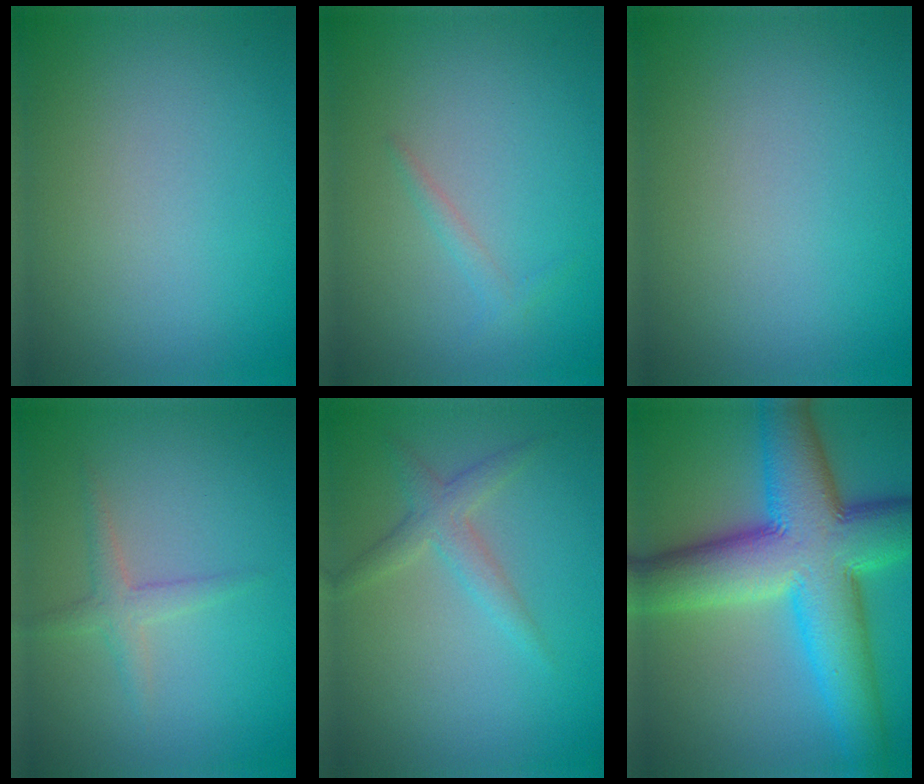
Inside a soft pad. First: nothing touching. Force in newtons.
{"total": 1.0, "press": 1.0, "slide": 0.1}
{"total": 0.0}
{"total": 1.9, "press": 1.9, "slide": 0.1}
{"total": 2.3, "press": 2.2, "slide": 0.1}
{"total": 13.3, "press": 13.3, "slide": 0.1}